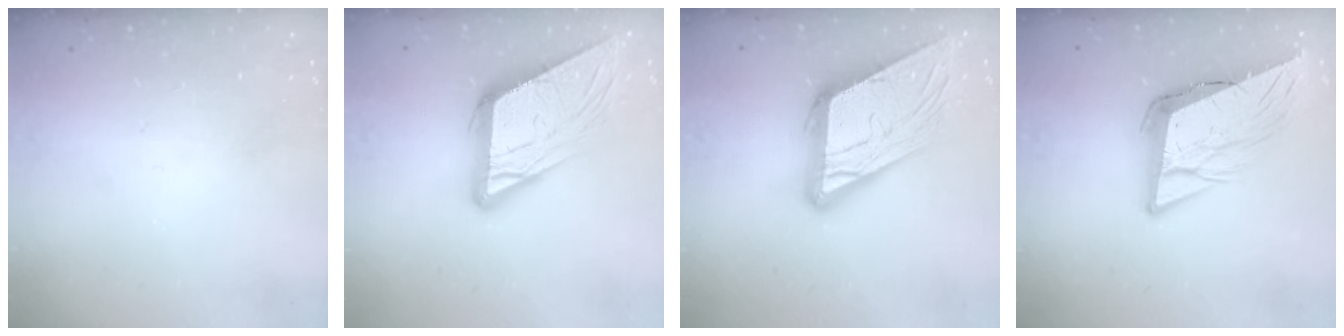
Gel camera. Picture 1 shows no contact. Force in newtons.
{"total": 14.0, "press": 13.9, "slide": 1.4}
{"total": 18.0, "press": 17.8, "slide": 2.4}
{"total": 12.3, "press": 11.7, "slide": 3.6}